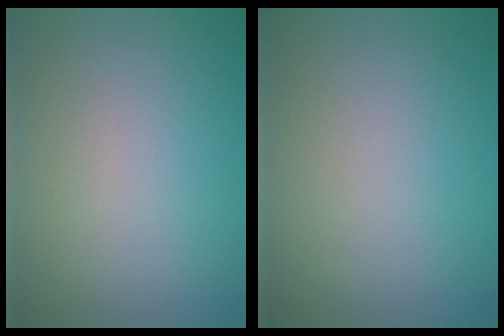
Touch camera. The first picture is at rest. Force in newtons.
{"total": 0.0}